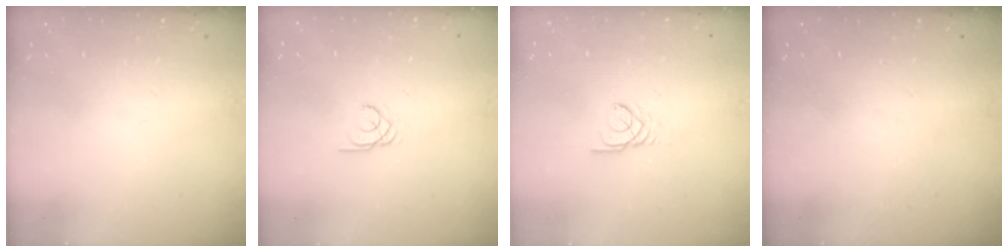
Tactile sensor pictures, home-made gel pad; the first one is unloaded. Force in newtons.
{"total": 1.9, "press": 1.9, "slide": 0.0}
{"total": 2.4, "press": 2.4, "slide": 0.3}
{"total": 0.0}